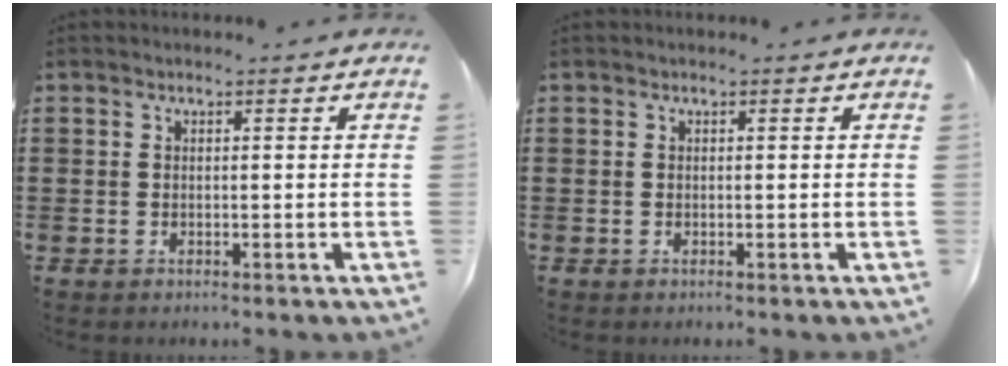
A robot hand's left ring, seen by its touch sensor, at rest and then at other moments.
{"total": 0.0}